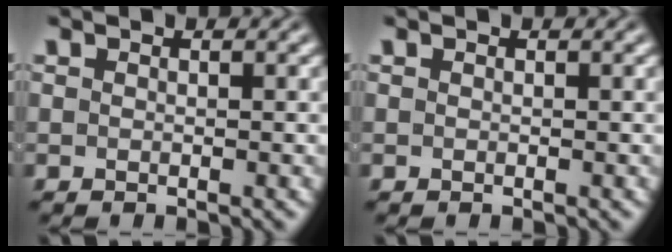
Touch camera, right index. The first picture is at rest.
{"total": 0.0}